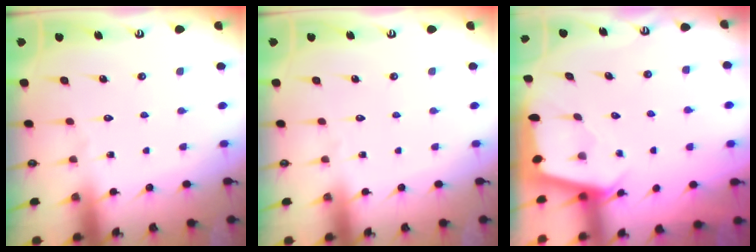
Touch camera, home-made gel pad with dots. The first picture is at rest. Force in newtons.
{"total": 0.0}
{"total": 2.0, "press": 2.0, "slide": 0.3}